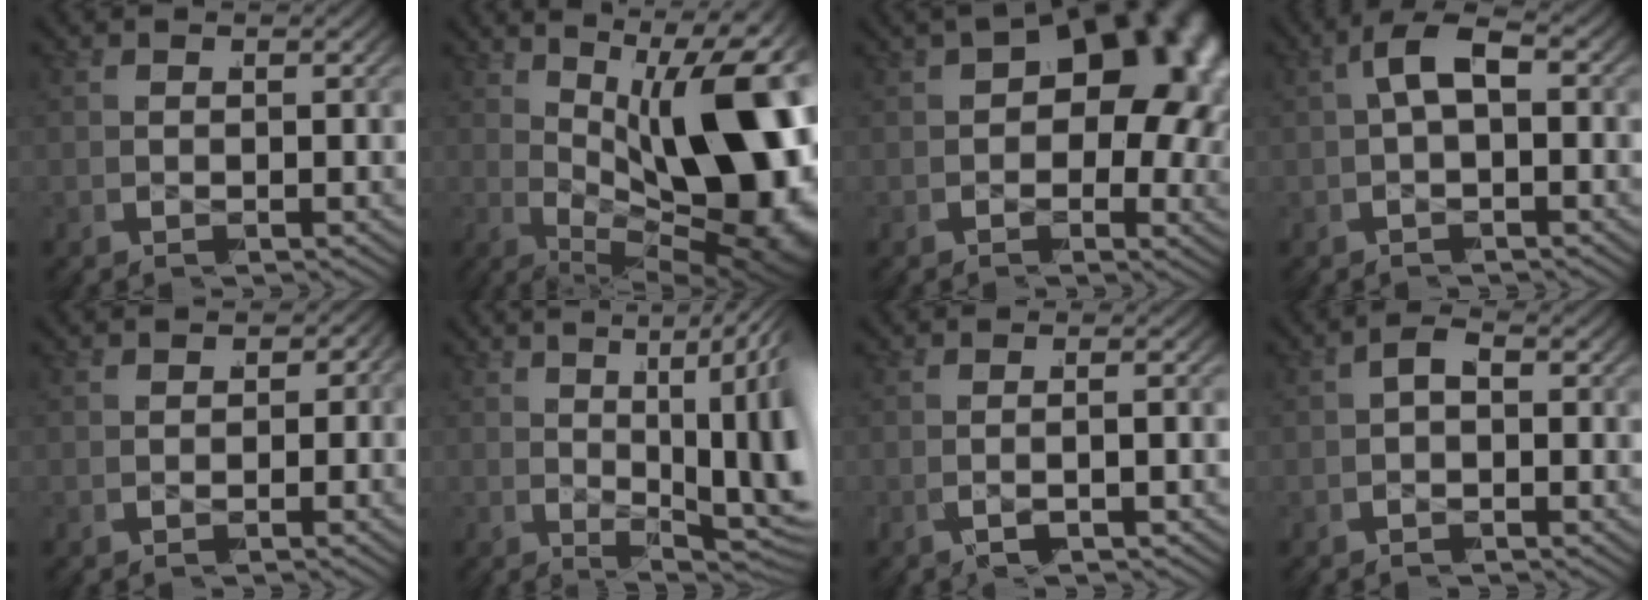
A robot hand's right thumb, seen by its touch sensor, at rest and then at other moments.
{"total": 21.4, "force": [-2.6, 11.4, 17.9], "torque": [-0.282, -0.043, -0.011]}
{"total": 14.2, "force": [0.6, 8.7, 11.2], "torque": [-0.149, -0.011, 0.008]}
{"total": 4.7, "force": [0.1, 2.2, 4.2], "torque": [-0.076, 0.015, -0.005]}
{"total": 2.7, "force": [-0.6, 2.0, 1.7], "torque": [-0.021, -0.007, -0.008]}
{"total": 11.3, "force": [-0.4, 5.6, 9.8], "torque": [-0.144, -0.011, 0.000]}
{"total": 1.6, "force": [-1.1, 0.0, 1.1], "torque": [-0.033, 0.009, -0.026]}
{"total": 2.6, "force": [-0.7, 1.7, 1.9], "torque": [-0.034, 0.007, -0.020]}